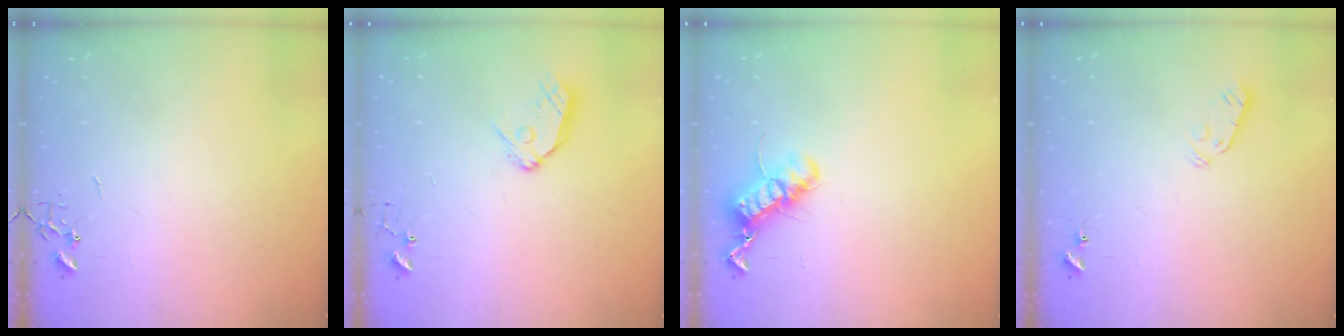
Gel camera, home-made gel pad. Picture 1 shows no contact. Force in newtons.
{"total": 9.5, "press": 9.5, "slide": 0.9}
{"total": 12.2, "press": 12.2, "slide": 0.9}
{"total": 3.8, "press": 3.7, "slide": 0.9}